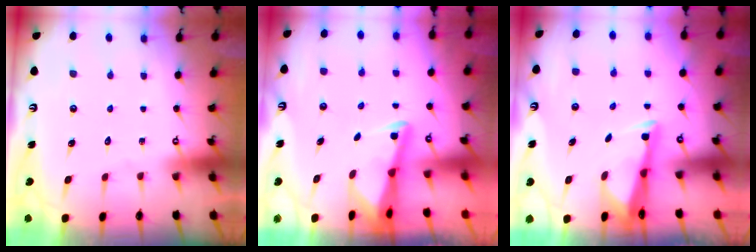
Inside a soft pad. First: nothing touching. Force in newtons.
{"total": 2.3, "press": 2.2, "slide": 0.3}
{"total": 2.9, "press": 2.8, "slide": 0.9}